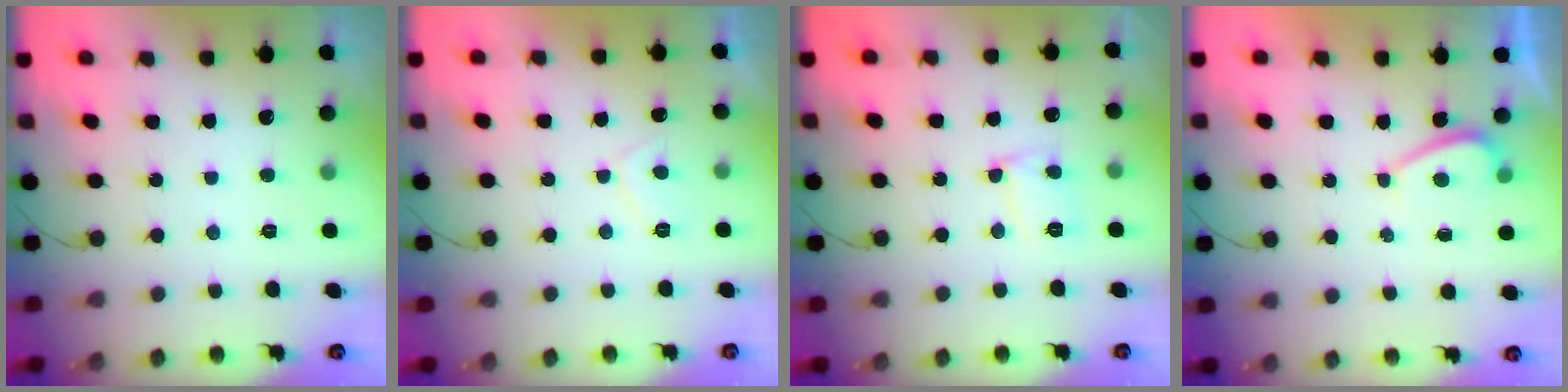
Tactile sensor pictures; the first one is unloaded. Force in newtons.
{"total": 2.1, "press": 2.0, "slide": 0.7}
{"total": 7.7, "press": 7.7, "slide": 0.6}
{"total": 1.0, "press": 0.9, "slide": 0.5}